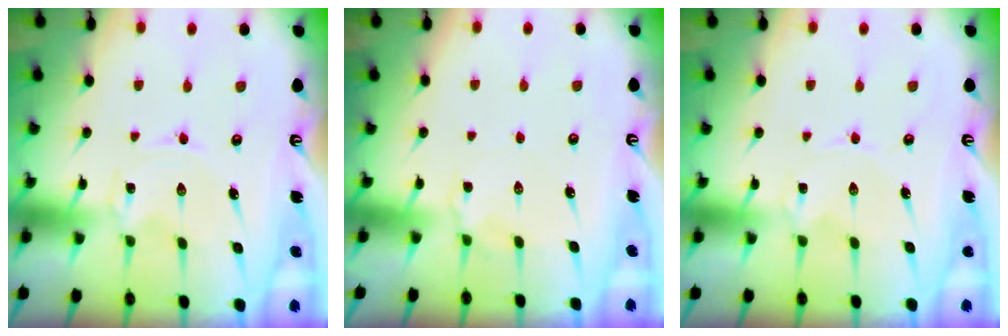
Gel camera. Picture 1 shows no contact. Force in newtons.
{"total": 2.8, "press": 2.7, "slide": 0.5}
{"total": 0.0}